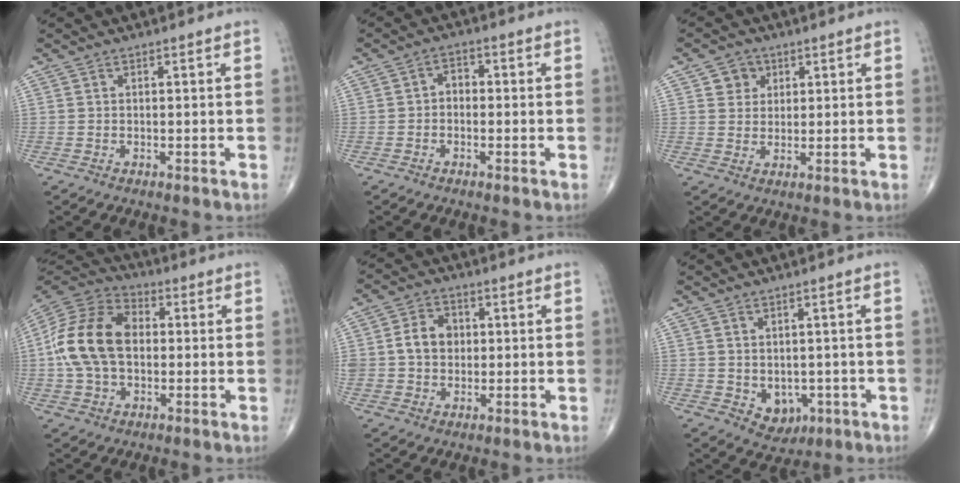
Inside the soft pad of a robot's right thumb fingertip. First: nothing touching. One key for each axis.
{"total": 2.6, "fx": -0.5, "fy": 2.0, "fz": 1.6, "tx": -0.010, "ty": 0.016, "tz": -0.021}
{"total": 4.2, "fx": 1.8, "fy": 3.7, "fz": 1.0, "tx": 0.006, "ty": -0.004, "tz": 0.026}
{"total": 16.7, "fx": 0.3, "fy": 11.2, "fz": 12.4, "tx": -0.233, "ty": 0.031, "tz": 0.000}
{"total": 6.7, "fx": 0.4, "fy": 5.4, "fz": 3.9, "tx": -0.054, "ty": 0.011, "tz": 0.004}
{"total": 5.4, "fx": -1.1, "fy": 4.2, "fz": 3.2, "tx": -0.020, "ty": -0.001, "tz": 0.001}